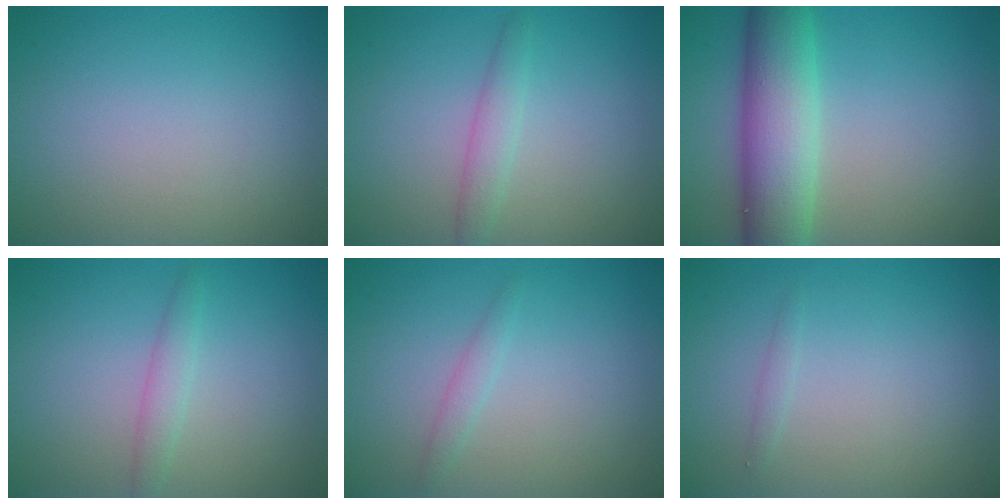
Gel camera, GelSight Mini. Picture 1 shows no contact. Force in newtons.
{"total": 1.8, "press": 1.8, "slide": 0.1}
{"total": 7.9, "press": 7.9, "slide": 0.2}
{"total": 1.6, "press": 1.6, "slide": 0.0}
{"total": 1.1, "press": 1.1, "slide": 0.1}
{"total": 0.6, "press": 0.6, "slide": 0.0}